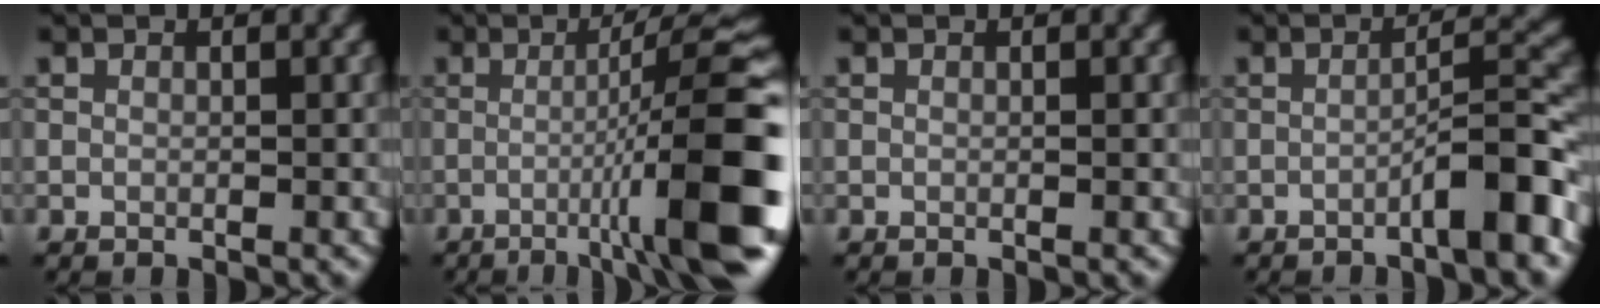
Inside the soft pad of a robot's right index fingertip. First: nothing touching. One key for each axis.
{"total": 12.6, "fx": -3.0, "fy": 1.7, "fz": 12.1, "tx": -0.150, "ty": 0.019, "tz": -0.046}
{"total": 0.0}
{"total": 4.8, "fx": -2.3, "fy": 0.6, "fz": 4.1, "tx": -0.058, "ty": 0.021, "tz": -0.043}